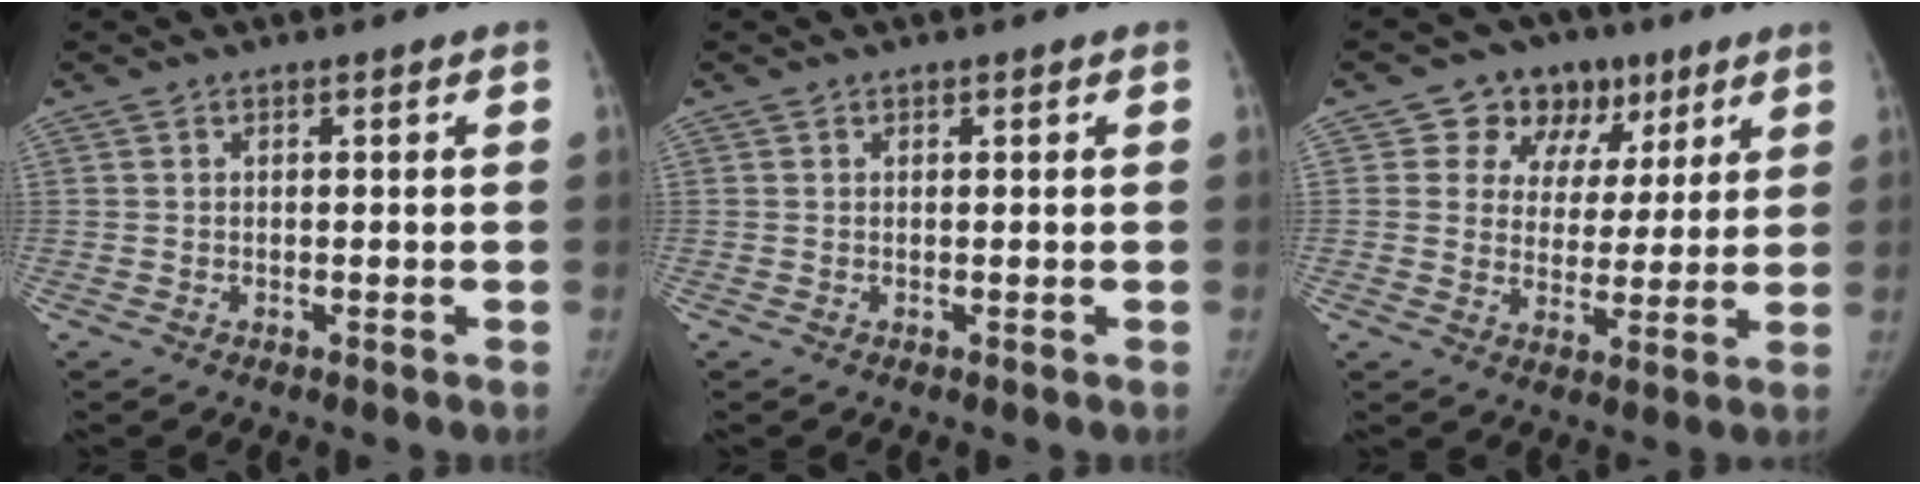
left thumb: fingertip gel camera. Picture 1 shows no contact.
{"total": 0.0}
{"total": 11.3, "force": [5.9, 8.9, 3.8], "torque": [-0.013, -0.011, 0.090]}